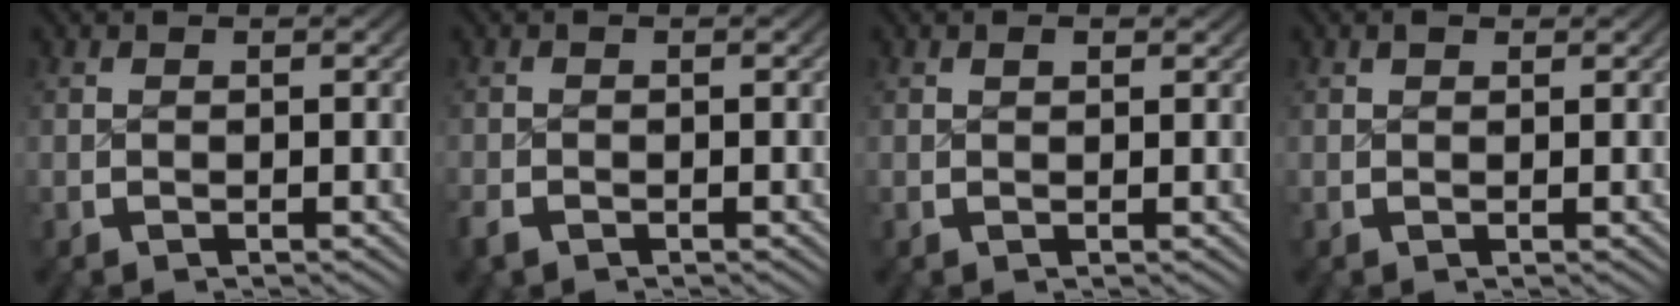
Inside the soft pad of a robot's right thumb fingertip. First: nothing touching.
{"total": 1.3, "force": [-1.0, 0.7, 0.2], "torque": [-0.006, -0.005, -0.021]}
{"total": 0.6, "force": [0.5, 0.3, 0.3], "torque": [-0.002, -0.002, 0.008]}
{"total": 0.8, "force": [0.7, 0.3, 0.2], "torque": [0.000, -0.002, 0.013]}